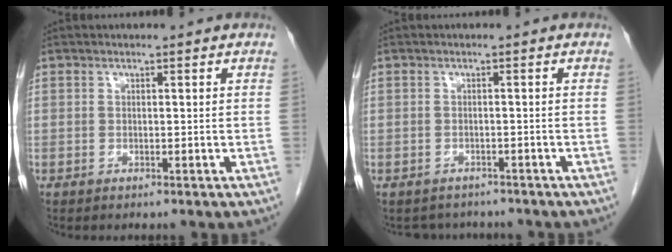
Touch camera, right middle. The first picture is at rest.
{"total": 3.6, "force": [-3.3, 1.5, 0.0], "torque": [-0.003, 0.001, -0.044]}